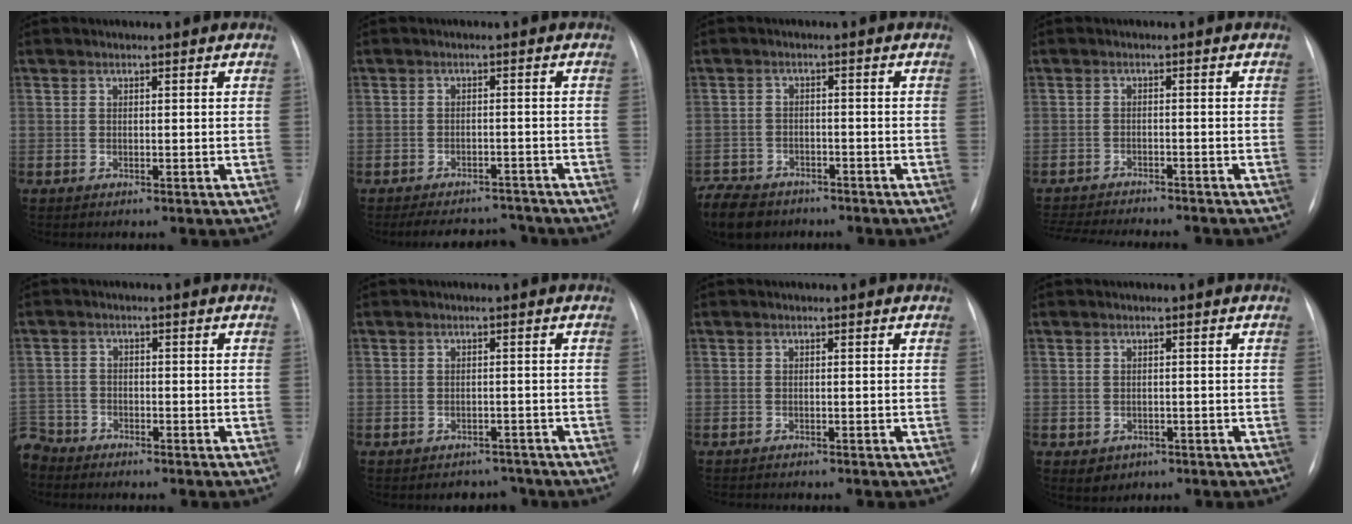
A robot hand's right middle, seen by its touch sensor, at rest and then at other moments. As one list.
[{"total": 8.6, "force": [-7.9, 2.9, 1.9], "torque": [-0.023, 0.010, -0.102]}, {"total": 9.2, "force": [-7.3, 4.8, 3.0], "torque": [-0.064, -0.006, -0.114]}, {"total": 14.4, "force": [-13.0, 2.6, 5.5], "torque": [-0.115, -0.014, -0.179]}, {"total": 5.6, "force": [-5.2, 2.3, 0.1], "torque": [0.000, -0.009, -0.102]}, {"total": 3.1, "force": [-2.7, 1.5, -0.4], "torque": [0.008, 0.012, -0.033]}, {"total": 3.4, "force": [-3.1, 0.6, 1.3], "torque": [-0.017, -0.006, -0.038]}, {"total": 2.4, "force": [-1.1, 2.0, 0.6], "torque": [-0.004, 0.005, -0.004]}]